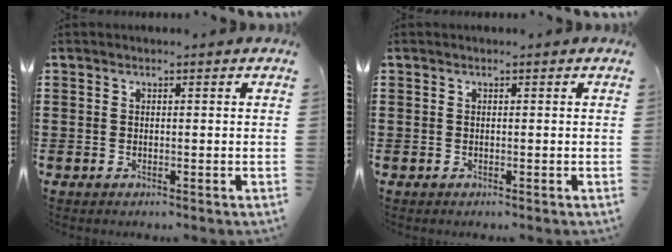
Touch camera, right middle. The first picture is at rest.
{"total": 0.0}